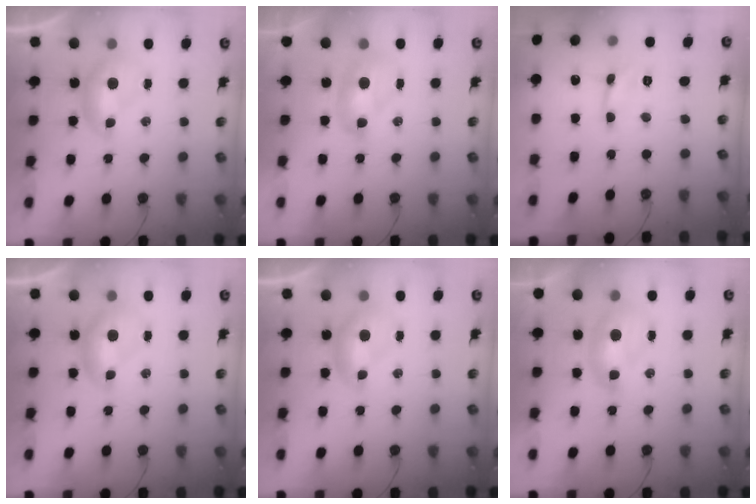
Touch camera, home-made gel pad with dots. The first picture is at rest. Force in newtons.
{"total": 2.0, "press": 2.0, "slide": 0.2}
{"total": 0.9, "press": 0.8, "slide": 0.4}
{"total": 0.0}
{"total": 0.0}
{"total": 2.4, "press": 2.3, "slide": 0.6}